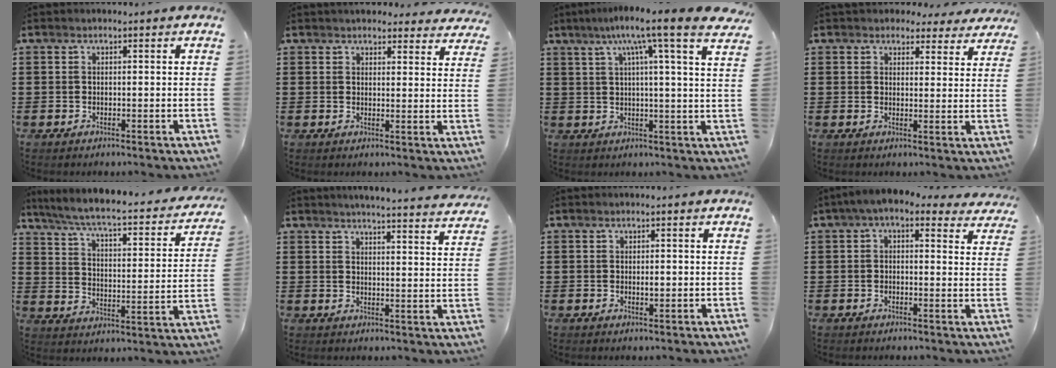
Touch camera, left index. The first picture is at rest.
{"total": 3.5, "force": [3.3, 0.8, 0.6], "torque": [-0.012, -0.012, 0.061]}
{"total": 9.9, "force": [6.2, -0.4, 7.7], "torque": [-0.144, -0.026, 0.092]}
{"total": 3.7, "force": [3.5, 1.2, 0.6], "torque": [-0.015, -0.009, 0.065]}
{"total": 4.8, "force": [4.0, 0.0, 2.8], "torque": [-0.073, -0.039, 0.057]}
{"total": 3.9, "force": [3.7, -0.8, 0.5], "torque": [-0.026, -0.028, 0.063]}
{"total": 1.1, "force": [0.1, 0.4, 1.1], "torque": [-0.021, 0.001, 0.002]}
{"total": 3.5, "force": [1.8, 1.4, 2.6], "torque": [-0.056, 0.000, 0.031]}